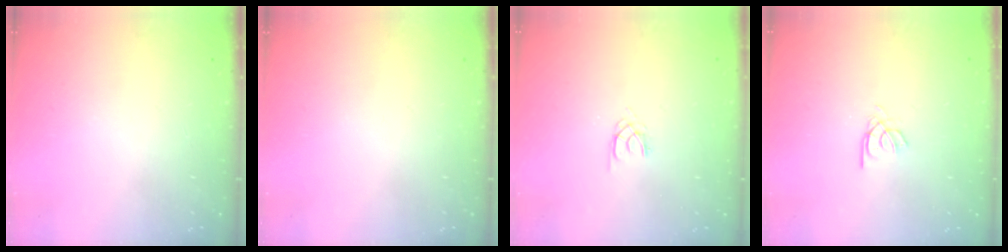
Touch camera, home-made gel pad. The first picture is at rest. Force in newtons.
{"total": 0.0}
{"total": 1.3, "press": 1.2, "slide": 0.3}
{"total": 2.2, "press": 2.1, "slide": 0.4}